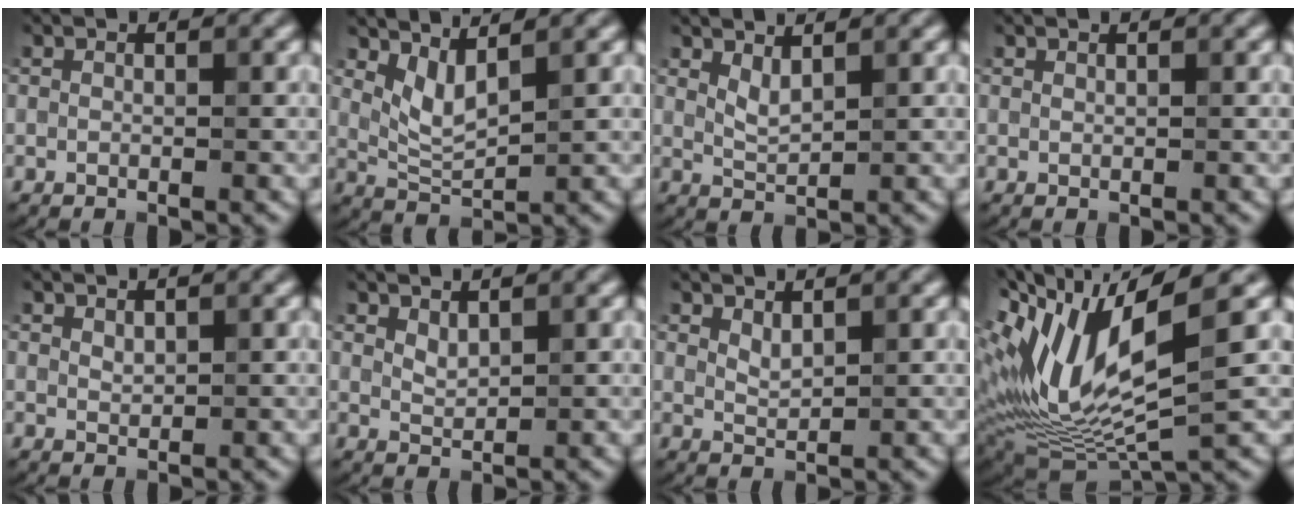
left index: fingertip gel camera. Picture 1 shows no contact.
{"total": 2.8, "force": [1.7, 0.8, 2.1], "torque": [-0.050, -0.011, 0.040]}
{"total": 1.6, "force": [1.1, 0.4, 1.1], "torque": [-0.026, -0.006, 0.027]}
{"total": 0.0}
{"total": 0.8, "force": [0.7, 0.3, 0.3], "torque": [-0.009, 0.000, 0.016]}
{"total": 1.3, "force": [1.0, 0.5, 0.7], "torque": [-0.019, -0.002, 0.024]}
{"total": 1.4, "force": [1.0, 0.4, 0.8], "torque": [-0.020, -0.003, 0.023]}
{"total": 13.1, "force": [2.9, 4.6, 11.9], "torque": [-0.252, -0.006, 0.061]}